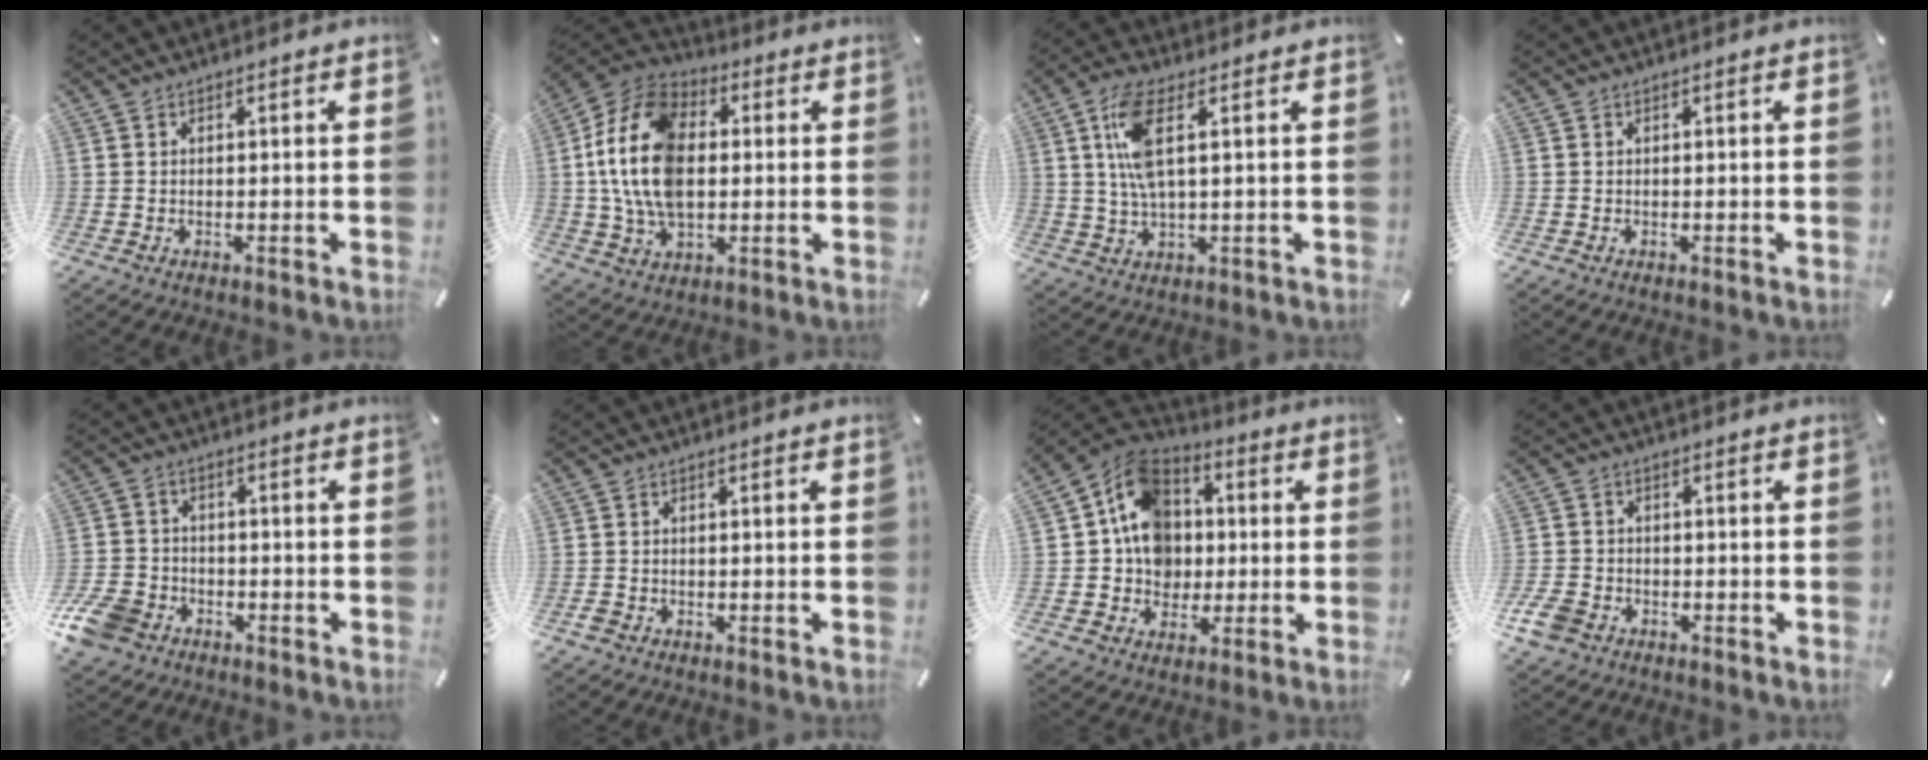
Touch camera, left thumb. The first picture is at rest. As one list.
[{"total": 17.2, "force": [0.4, 12.0, 12.4], "torque": [-0.291, 0.010, 0.006]}, {"total": 8.9, "force": [2.6, 3.3, 7.9], "torque": [-0.172, 0.002, 0.043]}, {"total": 0.0}, {"total": 8.2, "force": [-4.5, 6.1, 3.1], "torque": [-0.071, 0.032, -0.083]}, {"total": 1.2, "force": [-0.7, 0.8, 0.4], "torque": [-0.005, 0.004, -0.015]}, {"total": 13.3, "force": [0.7, 12.0, 5.8], "torque": [-0.109, 0.005, 0.016]}, {"total": 5.3, "force": [-2.7, 3.8, 2.4], "torque": [-0.067, 0.007, -0.054]}]